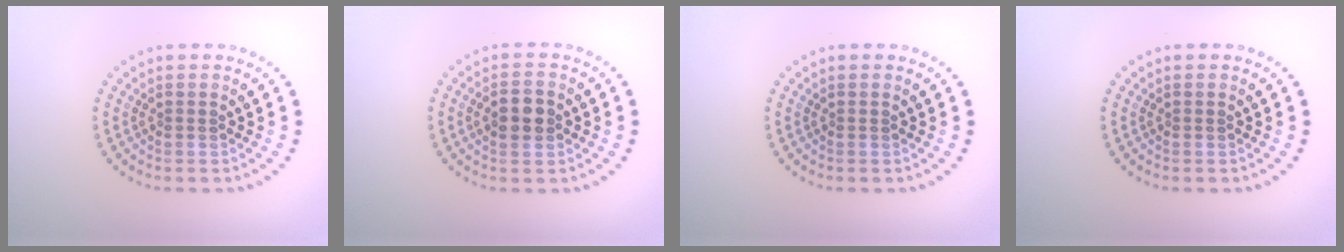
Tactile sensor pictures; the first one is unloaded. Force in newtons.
{"total": 2.8, "press": 2.8, "slide": 0.2}
{"total": 0.0}
{"total": 0.0}